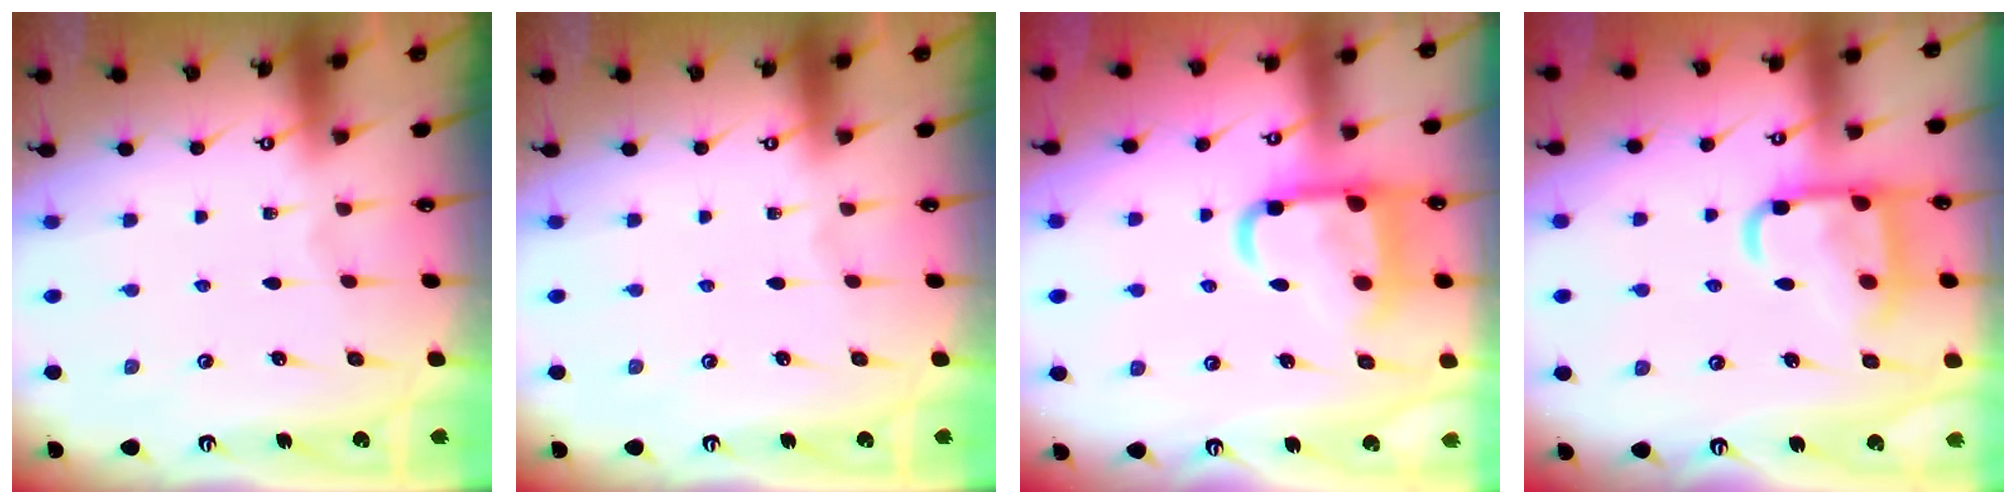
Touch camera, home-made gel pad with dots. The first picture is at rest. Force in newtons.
{"total": 0.0}
{"total": 14.5, "press": 14.4, "slide": 1.3}
{"total": 15.3, "press": 15.2, "slide": 1.5}